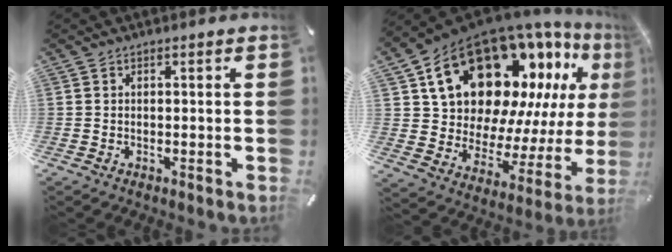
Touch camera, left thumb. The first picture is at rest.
{"total": 23.1, "force": [13.6, 13.8, 12.6], "torque": [-0.177, -0.102, 0.255]}